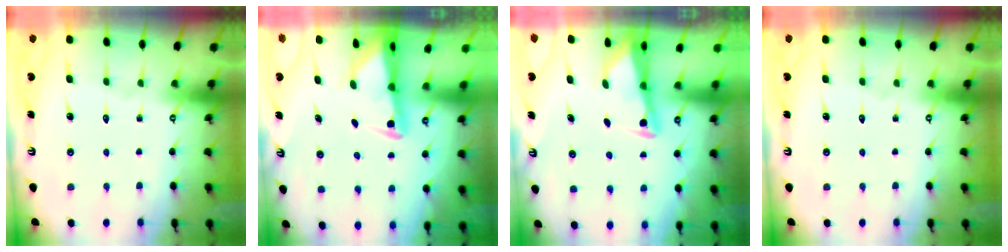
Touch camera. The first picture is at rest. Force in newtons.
{"total": 2.5, "press": 2.4, "slide": 0.5}
{"total": 2.8, "press": 2.8, "slide": 0.2}
{"total": 0.0}